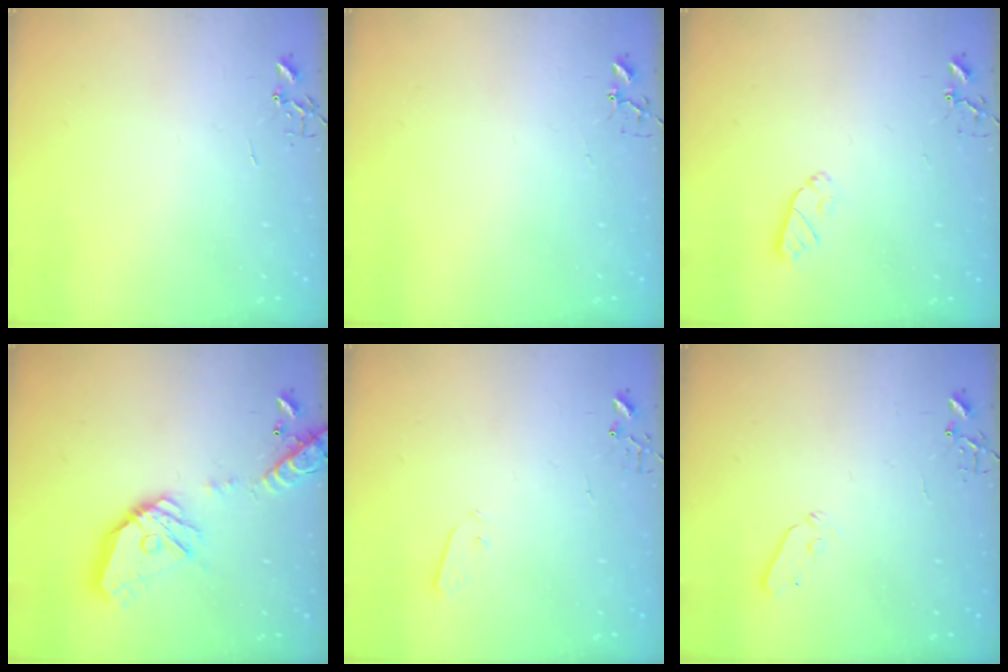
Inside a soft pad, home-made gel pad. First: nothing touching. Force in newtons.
{"total": 3.9, "press": 3.9, "slide": 0.3}
{"total": 5.2, "press": 5.2, "slide": 0.7}
{"total": 19.0, "press": 18.9, "slide": 2.0}
{"total": 3.2, "press": 3.1, "slide": 0.8}
{"total": 4.0, "press": 4.0, "slide": 0.4}